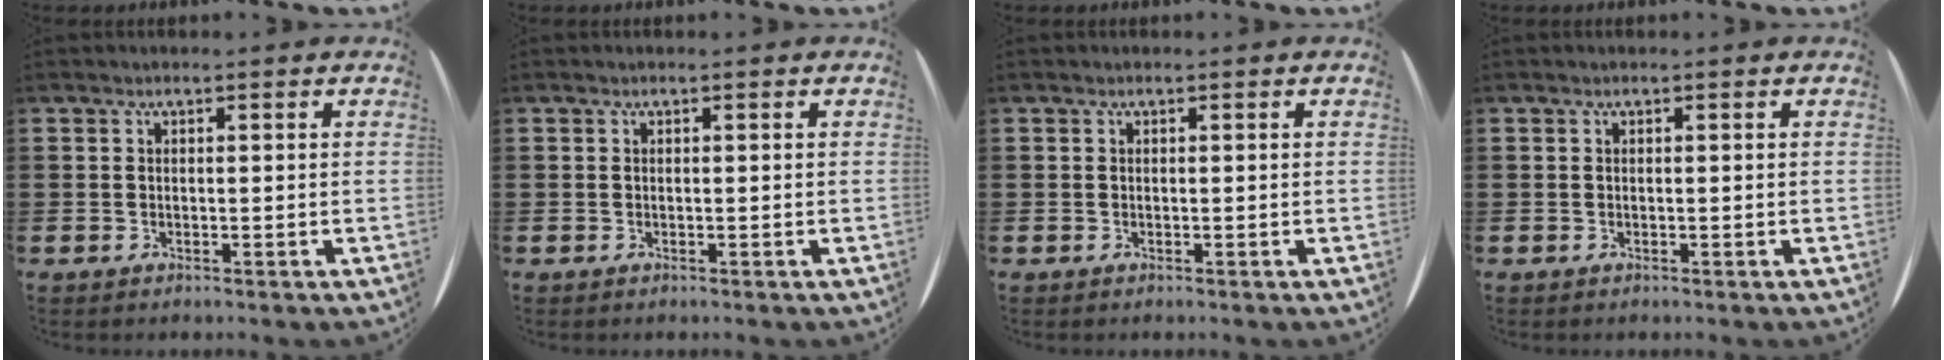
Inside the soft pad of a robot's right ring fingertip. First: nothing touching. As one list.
[{"total": 0.0}, {"total": 0.0}, {"total": 0.0}]